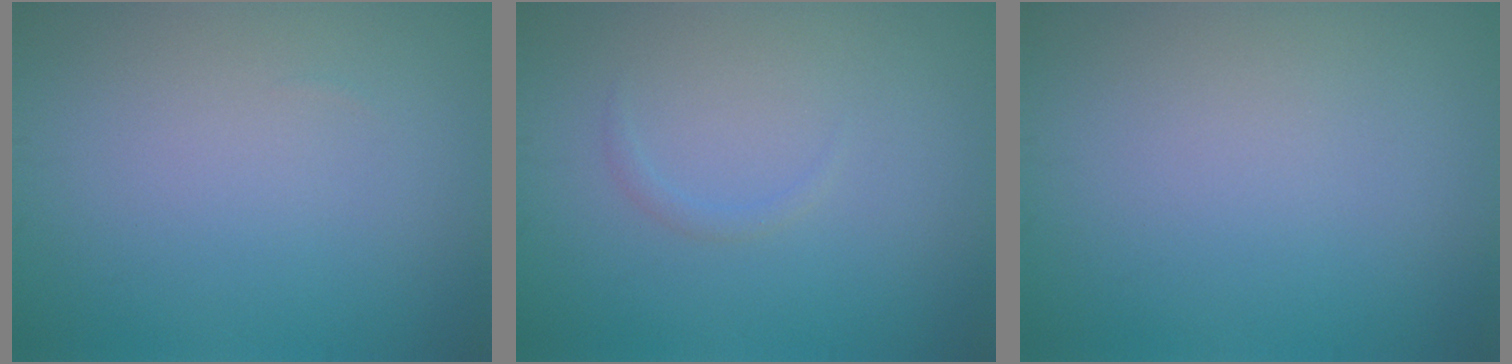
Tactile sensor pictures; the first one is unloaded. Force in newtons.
{"total": 0.7, "press": 0.7, "slide": 0.1}
{"total": 0.0}